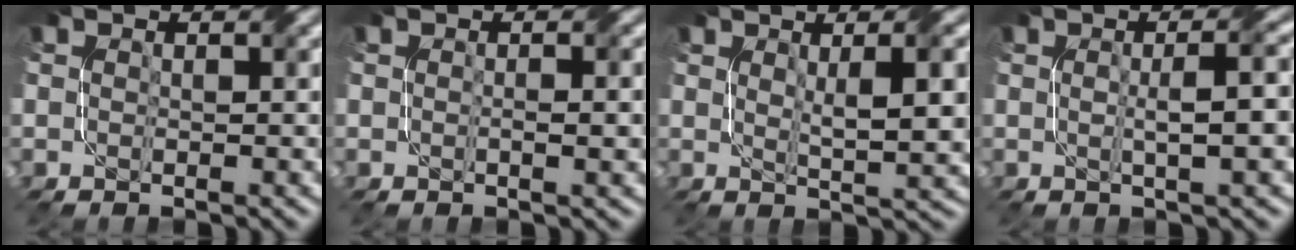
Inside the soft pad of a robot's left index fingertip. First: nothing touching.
{"total": 1.5, "force": [-0.1, 0.3, 1.5], "torque": [-0.024, 0.000, -0.002]}
{"total": 5.5, "force": [1.2, 1.4, 5.2], "torque": [-0.073, 0.000, 0.024]}
{"total": 4.2, "force": [0.1, 0.8, 4.1], "torque": [-0.059, 0.011, 0.003]}